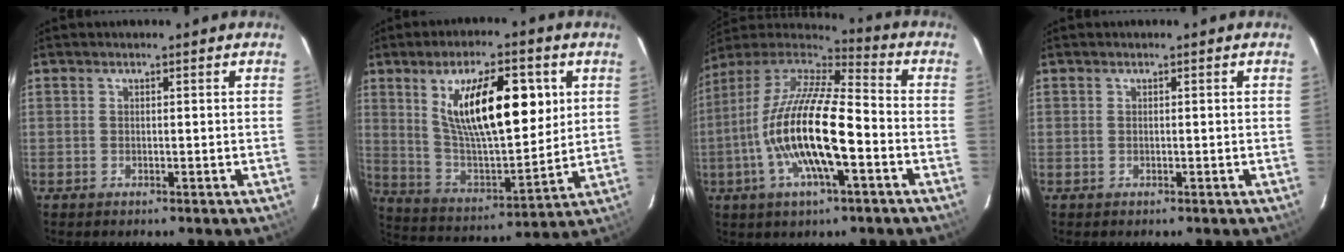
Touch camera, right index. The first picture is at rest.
{"total": 19.4, "force": [6.7, 7.1, 16.8], "torque": [-0.280, 0.000, 0.125]}
{"total": 19.4, "force": [-5.3, 5.1, 18.0], "torque": [-0.336, -0.016, -0.106]}
{"total": 0.0}